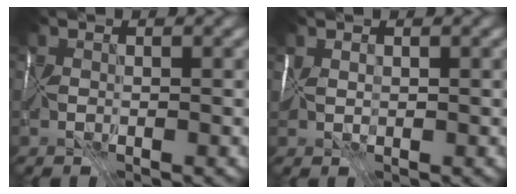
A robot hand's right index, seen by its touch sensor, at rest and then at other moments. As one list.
[{"total": 1.8, "force": [0.4, 1.3, 1.2], "torque": [-0.028, 0.005, 0.007]}]